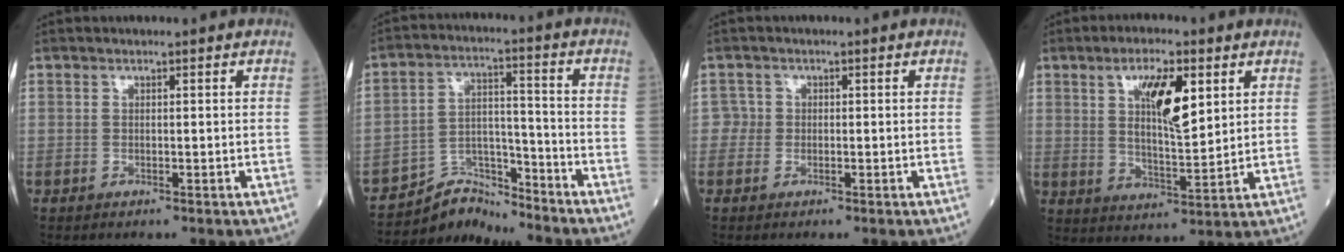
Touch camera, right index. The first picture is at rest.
{"total": 7.3, "force": [-7.1, 1.0, -1.3], "torque": [0.019, 0.032, -0.125]}
{"total": 1.5, "force": [-0.3, 1.4, -0.1], "torque": [0.013, 0.008, -0.011]}
{"total": 9.1, "force": [3.5, 2.2, 8.1], "torque": [-0.146, 0.000, 0.066]}